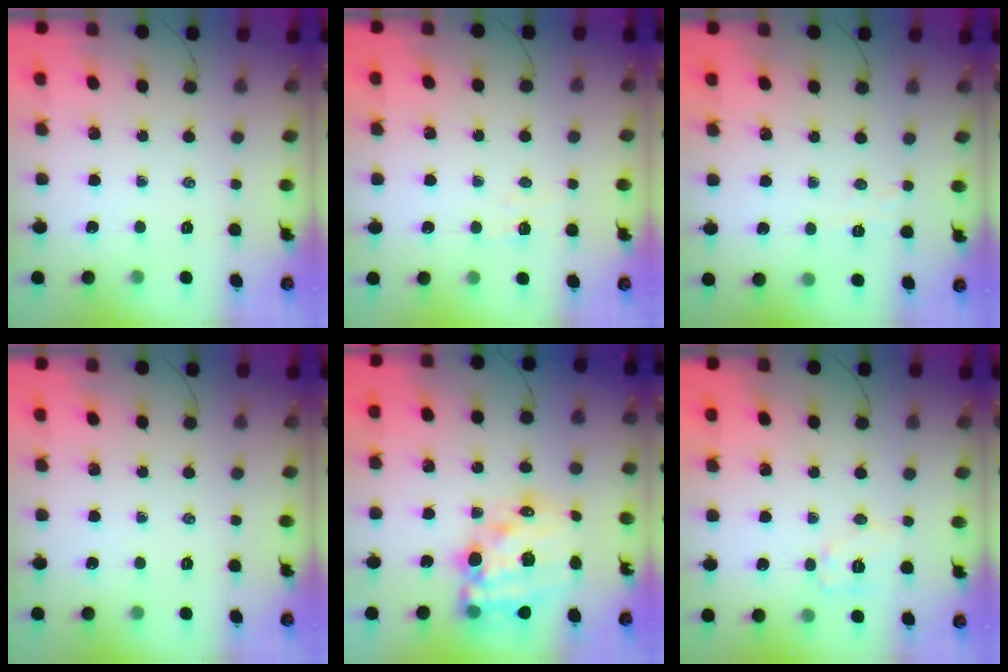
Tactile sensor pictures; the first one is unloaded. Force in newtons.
{"total": 2.9, "press": 2.8, "slide": 0.8}
{"total": 2.9, "press": 2.9, "slide": 0.7}
{"total": 0.0}
{"total": 18.1, "press": 17.5, "slide": 4.6}
{"total": 8.1, "press": 8.0, "slide": 0.5}